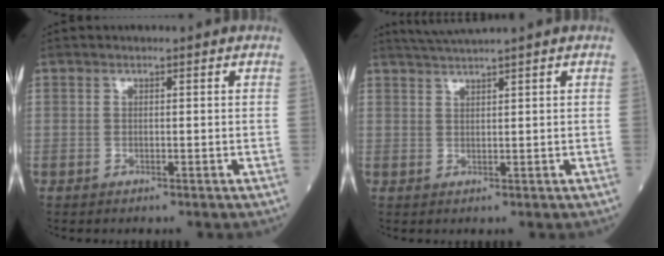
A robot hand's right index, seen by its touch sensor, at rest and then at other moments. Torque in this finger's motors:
{"motor_torque": [-0.09, 0.31, 0.05, 0.02]}